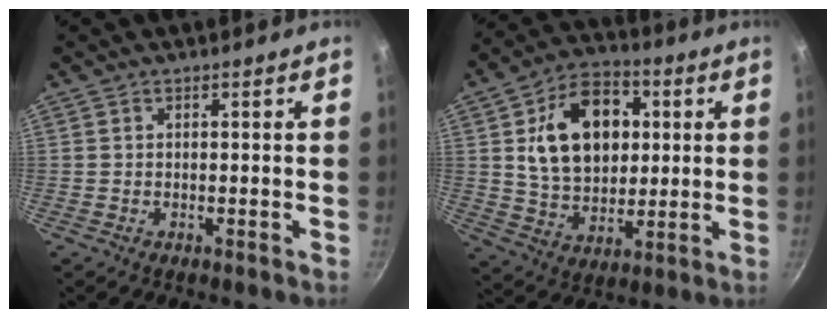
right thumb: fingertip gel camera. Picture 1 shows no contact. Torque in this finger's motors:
{"motor_torque": [-0.84, 1.47, 0.77, 0.46, 0.14]}